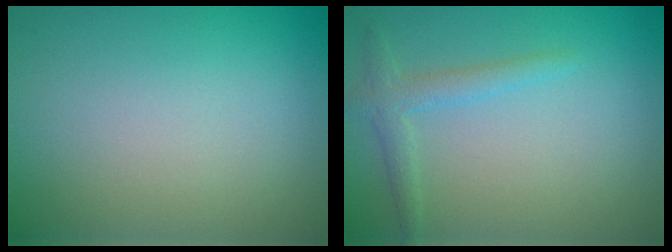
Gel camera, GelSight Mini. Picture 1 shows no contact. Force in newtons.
{"total": 2.0, "press": 2.0, "slide": 0.1}